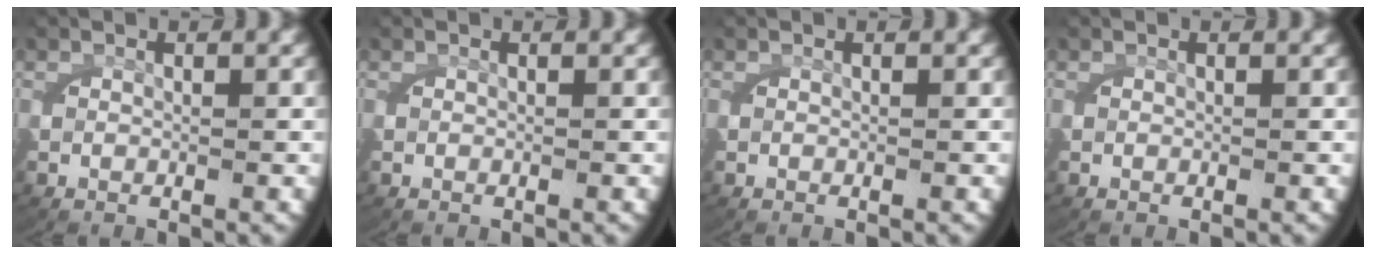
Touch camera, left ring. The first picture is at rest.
{"total": 0.0}
{"total": 0.0}
{"total": 0.0}